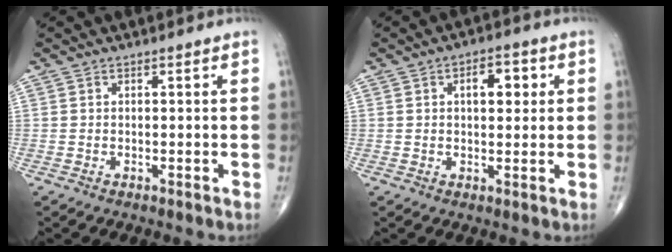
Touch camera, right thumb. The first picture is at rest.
{"total": 6.0, "force": [1.5, 3.2, 4.8], "torque": [-0.052, 0.005, 0.019]}